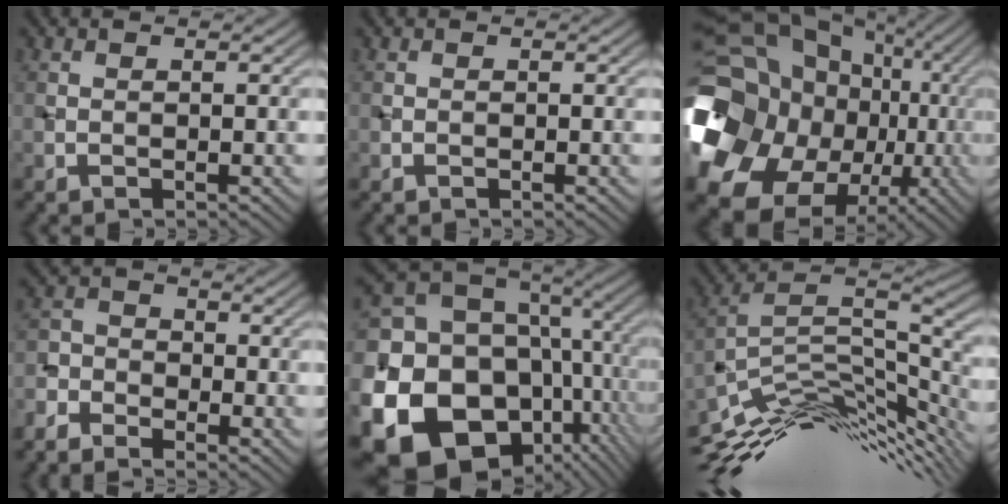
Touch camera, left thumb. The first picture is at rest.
{"total": 0.5, "force": [-0.2, 0.5, 0.0], "torque": [0.003, -0.003, -0.005]}
{"total": 22.5, "force": [-4.6, 18.4, 12.1], "torque": [-0.282, -0.022, -0.095]}
{"total": 4.5, "force": [-3.8, 1.9, 1.4], "torque": [-0.034, -0.004, -0.089]}
{"total": 23.5, "force": [-3.9, 19.0, 13.4], "torque": [-0.314, -0.025, -0.060]}
{"total": 13.6, "force": [-6.8, 4.4, 10.9], "torque": [-0.220, -0.001, -0.118]}